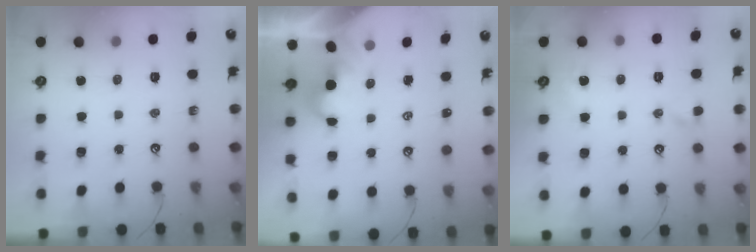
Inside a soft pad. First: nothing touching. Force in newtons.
{"total": 1.3, "press": 1.3, "slide": 0.2}
{"total": 2.3, "press": 2.2, "slide": 0.6}